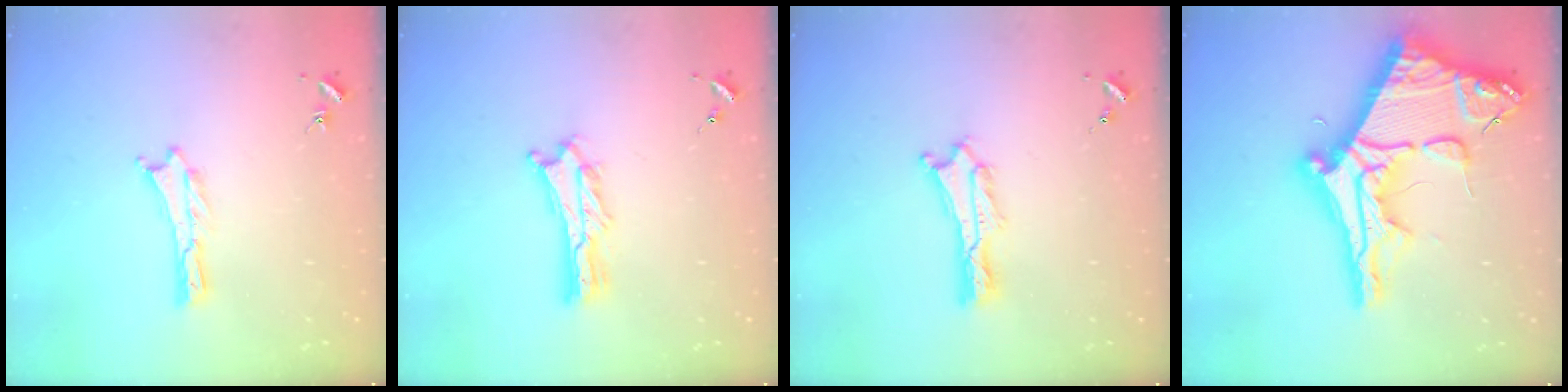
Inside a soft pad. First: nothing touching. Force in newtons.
{"total": 2.6, "press": 2.6, "slide": 0.3}
{"total": 1.3, "press": 1.3, "slide": 0.2}
{"total": 17.5, "press": 17.5, "slide": 1.7}